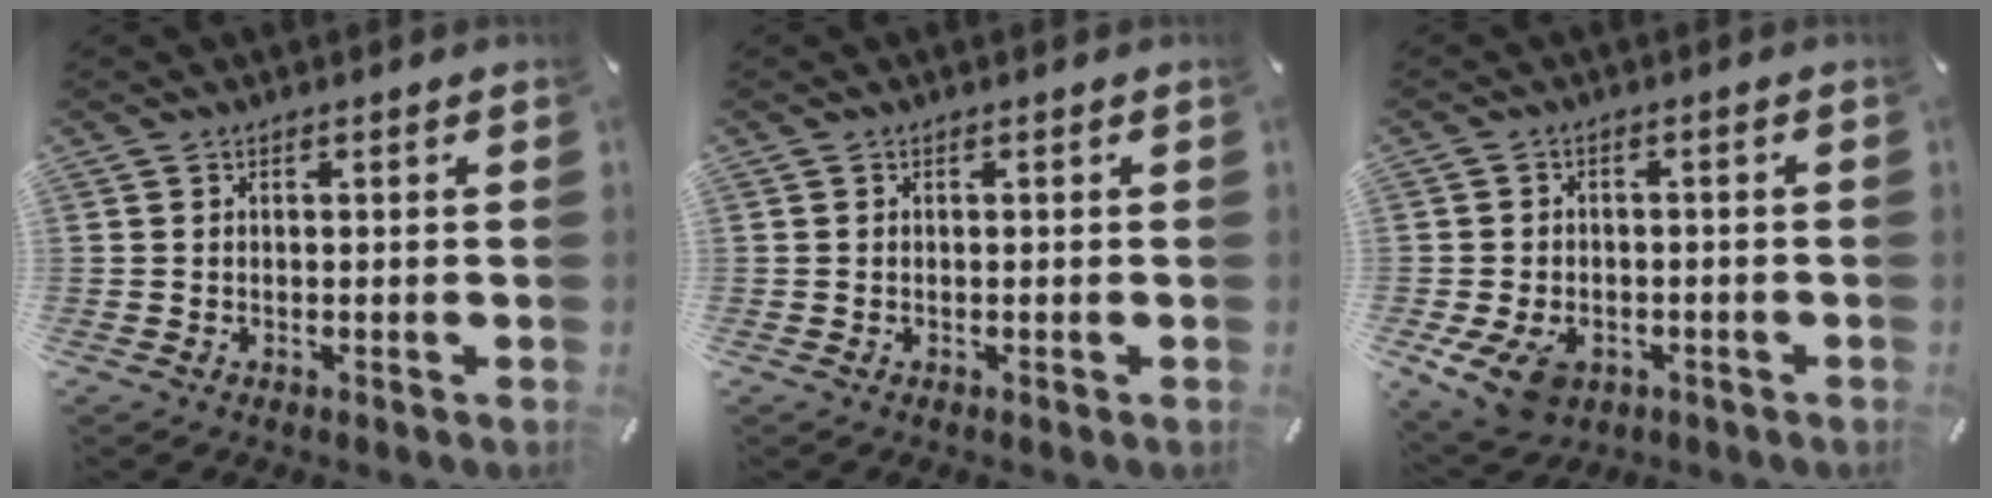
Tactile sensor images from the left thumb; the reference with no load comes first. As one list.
[{"total": 0.0}, {"total": 8.0, "force": [-3.5, 5.8, 4.3], "torque": [-0.089, 0.012, -0.063]}]